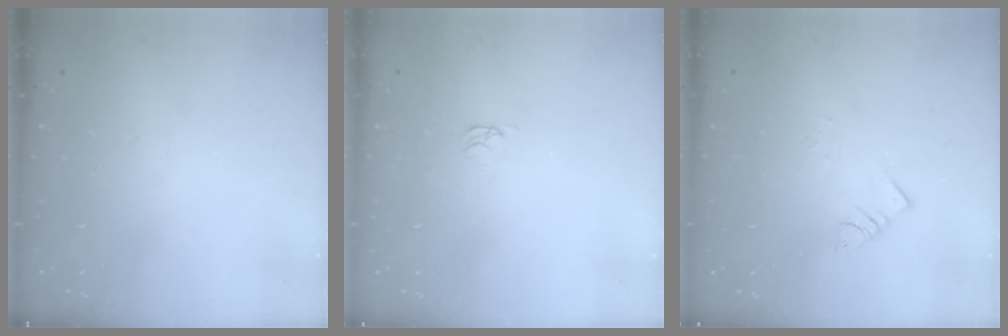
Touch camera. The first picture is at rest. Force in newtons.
{"total": 1.6, "press": 1.6, "slide": 0.4}
{"total": 2.8, "press": 2.8, "slide": 0.3}